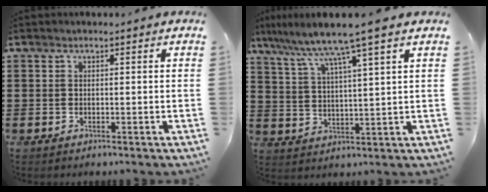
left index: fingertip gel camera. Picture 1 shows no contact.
{"total": 7.1, "force": [5.7, -1.0, 4.1], "torque": [-0.102, -0.033, 0.091]}